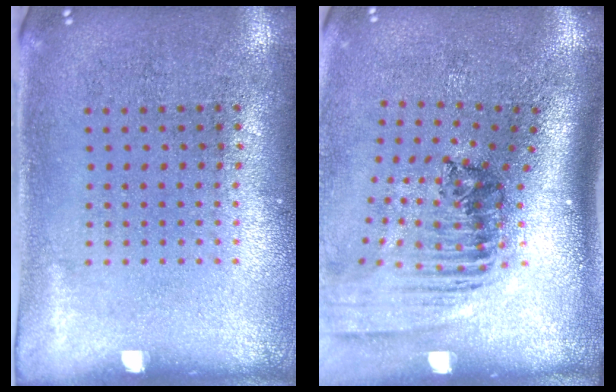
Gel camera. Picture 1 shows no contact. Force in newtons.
{"total": 2.4, "press": 1.6, "slide": 1.8}